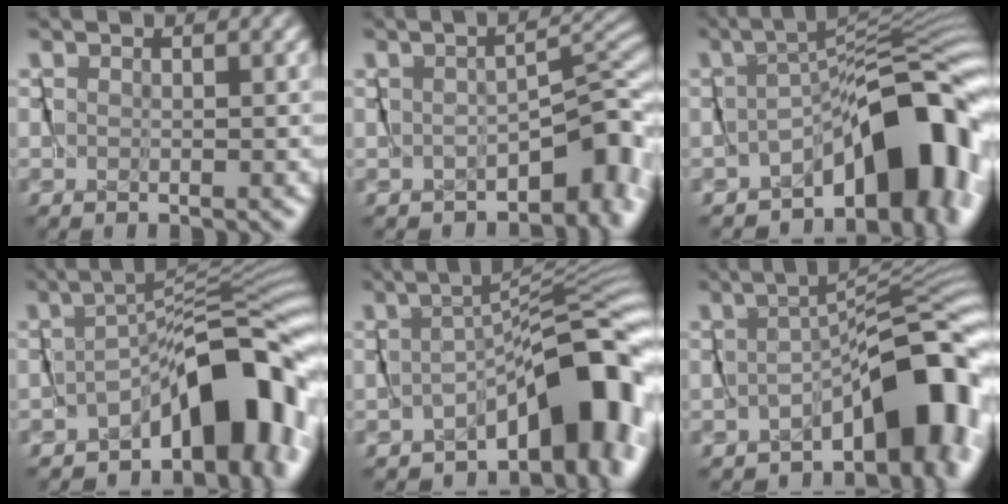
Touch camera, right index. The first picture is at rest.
{"total": 4.5, "force": [-3.3, 2.0, 2.4], "torque": [-0.021, 0.009, -0.055]}
{"total": 10.5, "force": [-5.6, 4.3, 7.8], "torque": [-0.090, -0.001, -0.086]}
{"total": 9.1, "force": [-5.1, 3.4, 6.7], "torque": [-0.078, 0.004, -0.084]}
{"total": 8.3, "force": [-4.5, 2.8, 6.3], "torque": [-0.070, -0.006, -0.067]}
{"total": 7.4, "force": [-3.9, 2.4, 5.7], "torque": [-0.065, -0.002, -0.060]}